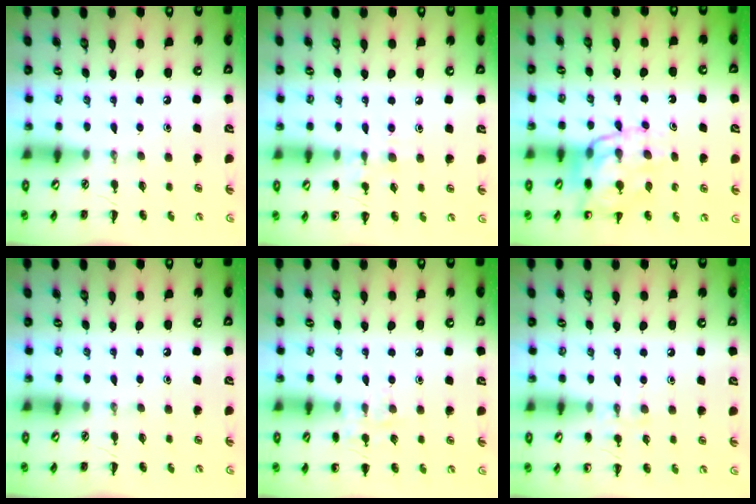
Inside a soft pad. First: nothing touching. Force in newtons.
{"total": 7.5, "press": 7.3, "slide": 1.7}
{"total": 13.9, "press": 13.5, "slide": 3.1}
{"total": 0.0}
{"total": 6.6, "press": 6.5, "slide": 1.3}
{"total": 6.1, "press": 5.8, "slide": 1.8}